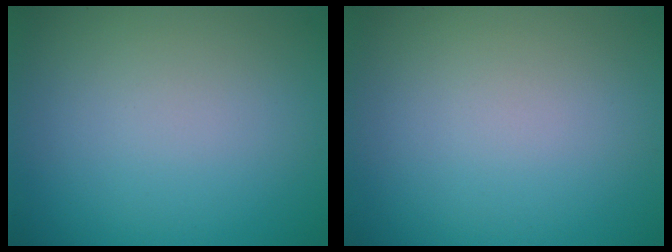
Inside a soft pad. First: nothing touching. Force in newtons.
{"total": 0.0}